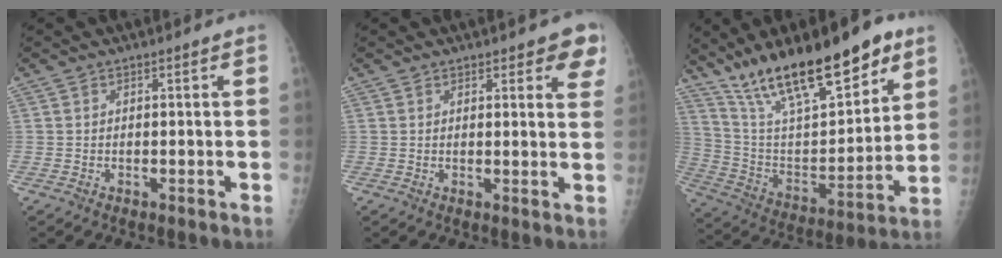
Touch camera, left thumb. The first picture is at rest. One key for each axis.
{"total": 5.4, "fx": 3.6, "fy": 2.2, "fz": 3.4, "tx": -0.006, "ty": -0.014, "tz": 0.033}
{"total": 26.3, "fx": 17.3, "fy": 8.7, "fz": 17.8, "tx": -0.264, "ty": -0.050, "tz": 0.303}